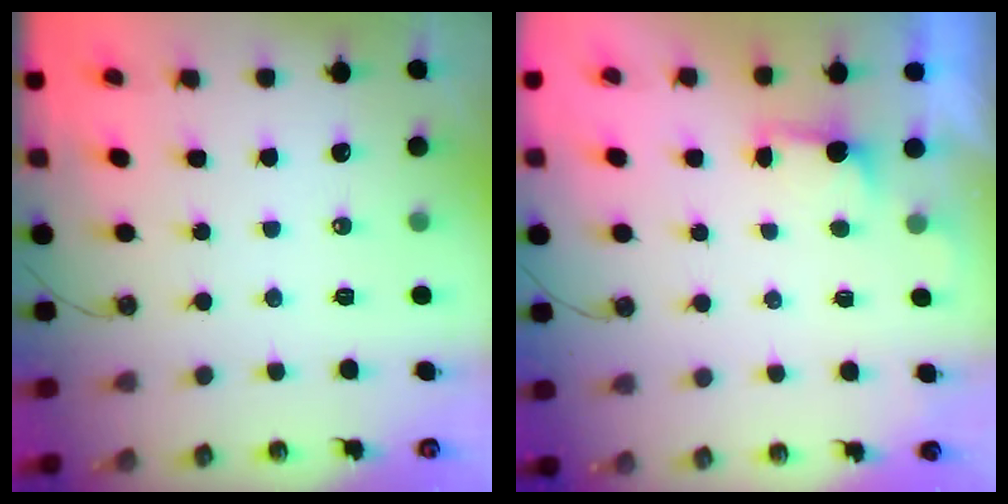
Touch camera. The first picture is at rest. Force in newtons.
{"total": 1.2, "press": 0.9, "slide": 0.8}